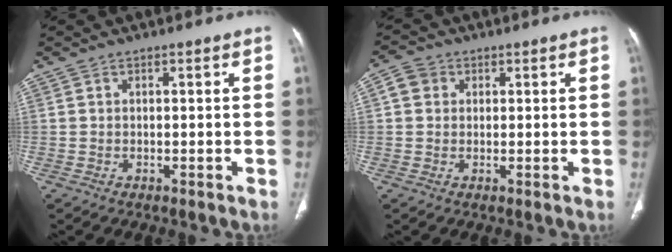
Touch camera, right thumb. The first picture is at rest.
{"total": 3.6, "force": [0.9, 3.2, 1.4], "torque": [-0.014, 0.006, 0.014]}